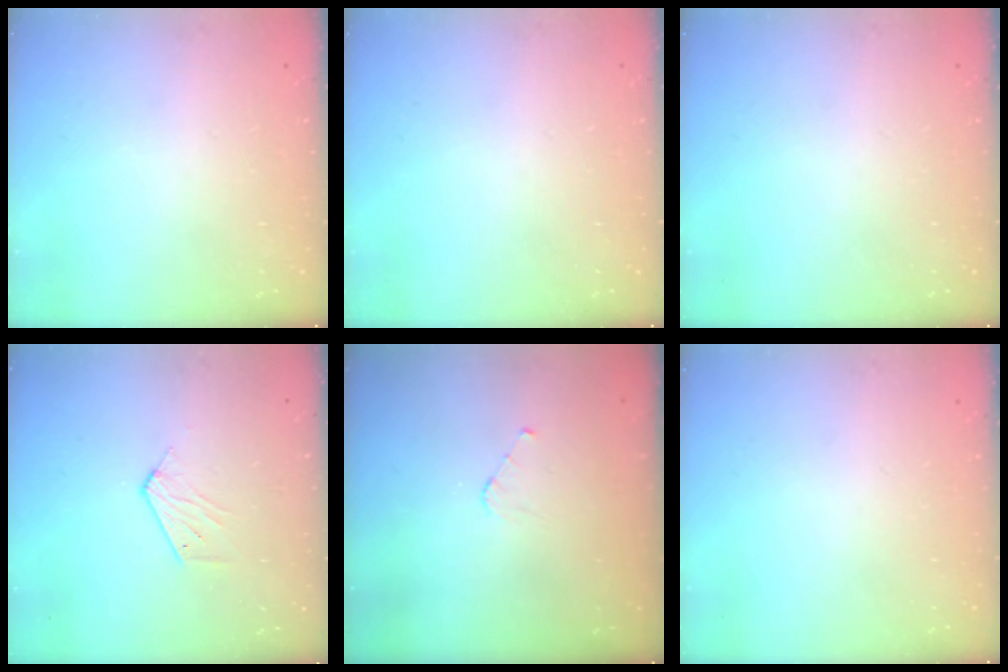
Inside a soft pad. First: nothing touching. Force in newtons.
{"total": 0.0}
{"total": 0.0}
{"total": 3.9, "press": 3.9, "slide": 0.2}
{"total": 3.0, "press": 3.0, "slide": 0.2}
{"total": 0.0}